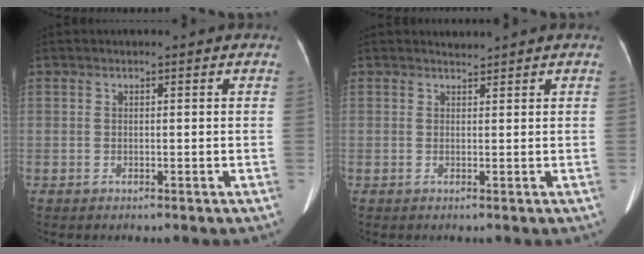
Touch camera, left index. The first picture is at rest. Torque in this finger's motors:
{"motor_torque": [0.24, -0.56, 0.03, 0.01]}